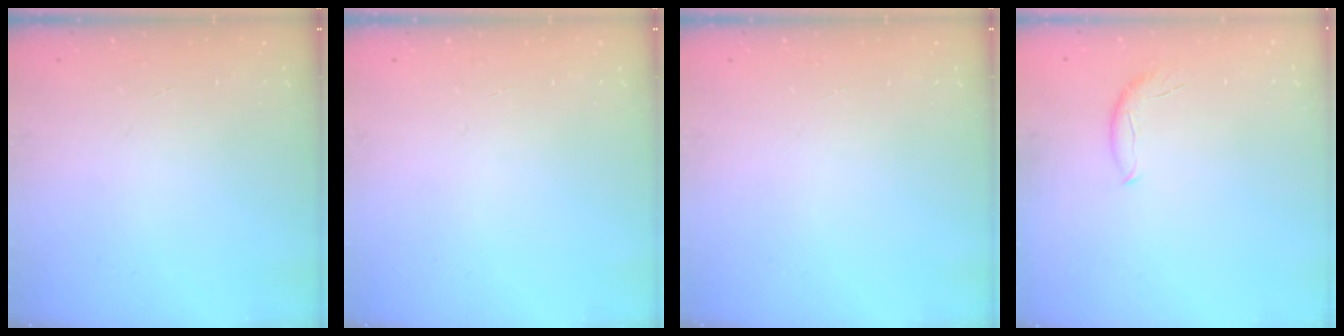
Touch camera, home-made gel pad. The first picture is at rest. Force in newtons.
{"total": 0.0}
{"total": 0.0}
{"total": 5.7, "press": 5.6, "slide": 0.6}